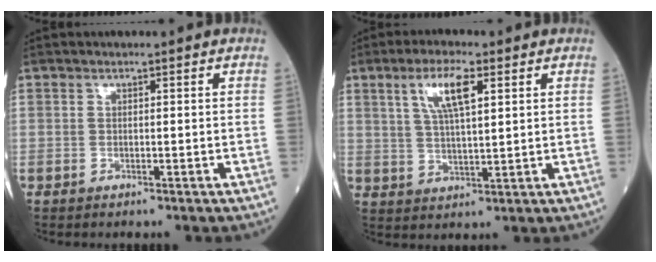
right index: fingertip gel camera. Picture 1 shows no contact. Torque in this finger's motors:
{"motor_torque": [0.12, 0.26, 0.16, 0.06]}